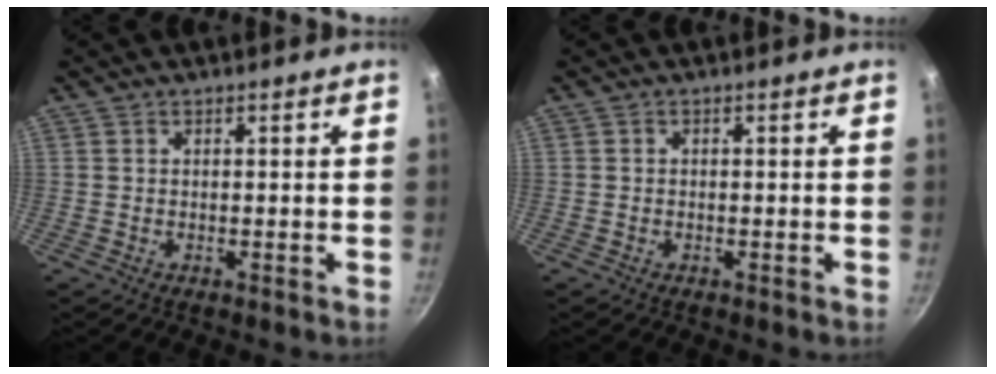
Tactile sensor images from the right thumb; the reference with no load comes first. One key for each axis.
{"total": 0.0}